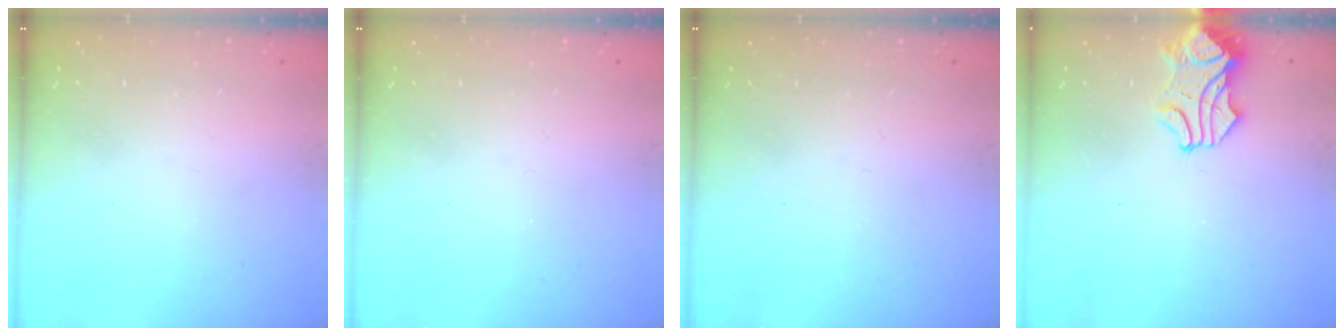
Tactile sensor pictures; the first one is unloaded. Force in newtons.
{"total": 0.0}
{"total": 0.0}
{"total": 1.6, "press": 1.3, "slide": 0.9}